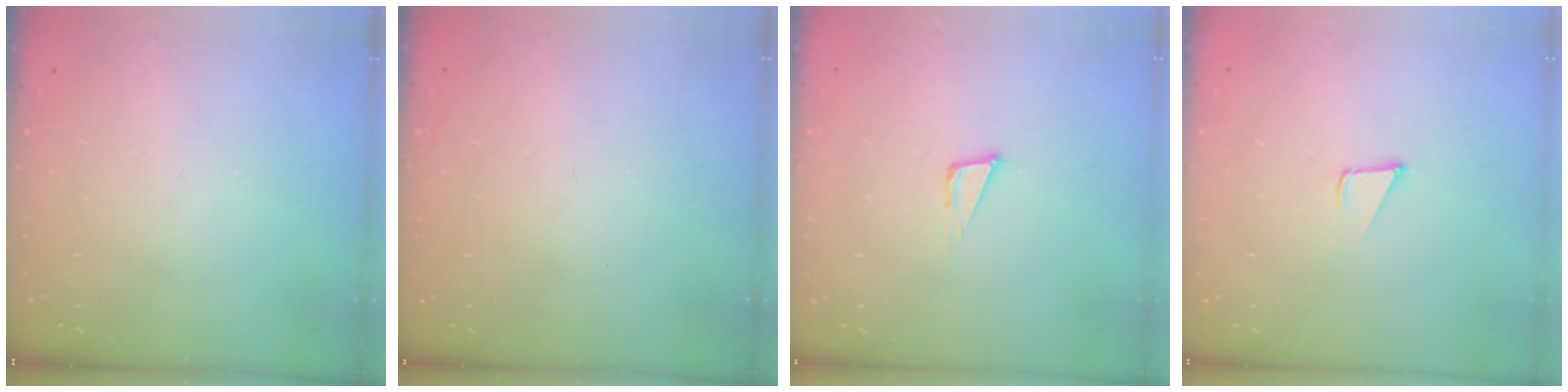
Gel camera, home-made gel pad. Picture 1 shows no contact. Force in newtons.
{"total": 1.6, "press": 1.6, "slide": 0.1}
{"total": 3.8, "press": 3.7, "slide": 0.9}
{"total": 2.8, "press": 2.8, "slide": 0.2}